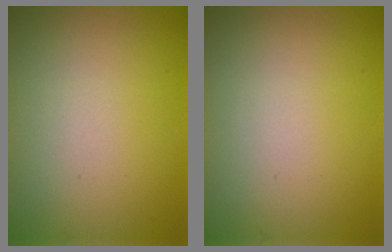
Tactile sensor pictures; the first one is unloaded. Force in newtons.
{"total": 0.0}